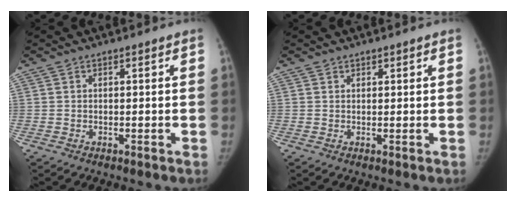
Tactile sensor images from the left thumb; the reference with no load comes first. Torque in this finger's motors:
{"motor_torque": [-0.45, -0.34, -0.18, 0.09, -0.01]}